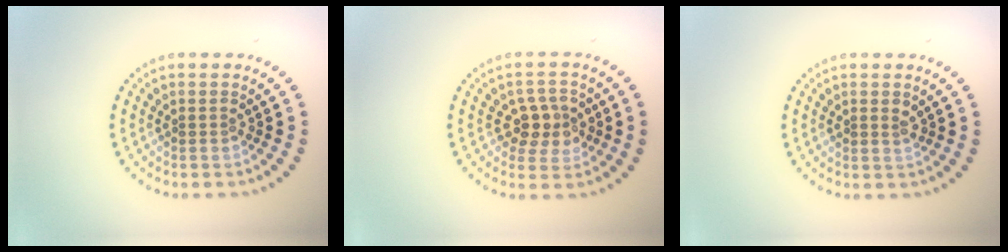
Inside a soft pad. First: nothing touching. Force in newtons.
{"total": 3.0, "press": 2.8, "slide": 0.9}
{"total": 0.9, "press": 0.8, "slide": 0.2}